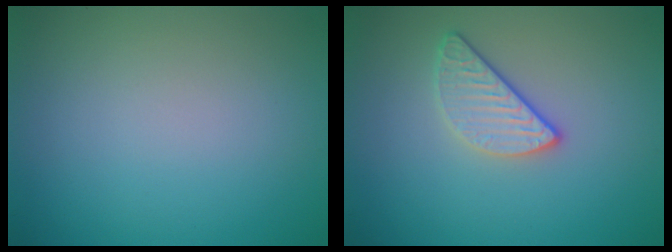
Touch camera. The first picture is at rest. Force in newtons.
{"total": 2.5, "press": 2.3, "slide": 1.0}